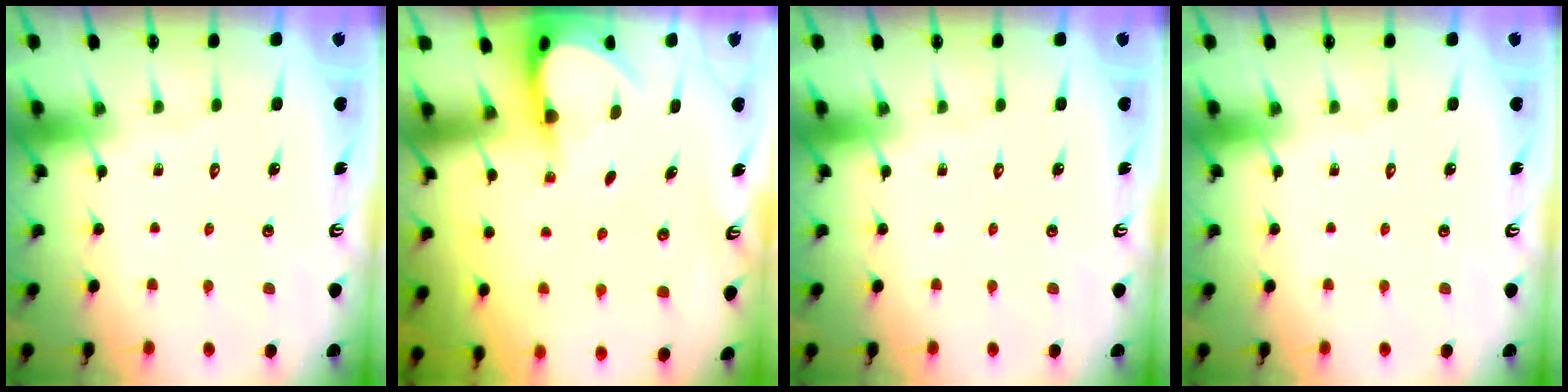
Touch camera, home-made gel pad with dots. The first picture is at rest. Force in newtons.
{"total": 3.8, "press": 3.8, "slide": 0.4}
{"total": 0.0}
{"total": 0.0}